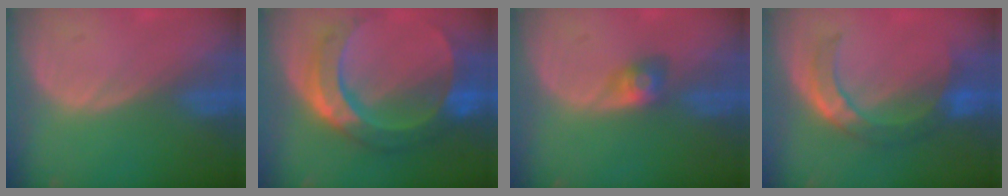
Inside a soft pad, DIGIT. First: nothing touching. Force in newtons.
{"total": 11.1, "press": 11.0, "slide": 1.1}
{"total": 3.1, "press": 2.7, "slide": 1.5}
{"total": 7.0, "press": 6.8, "slide": 1.4}